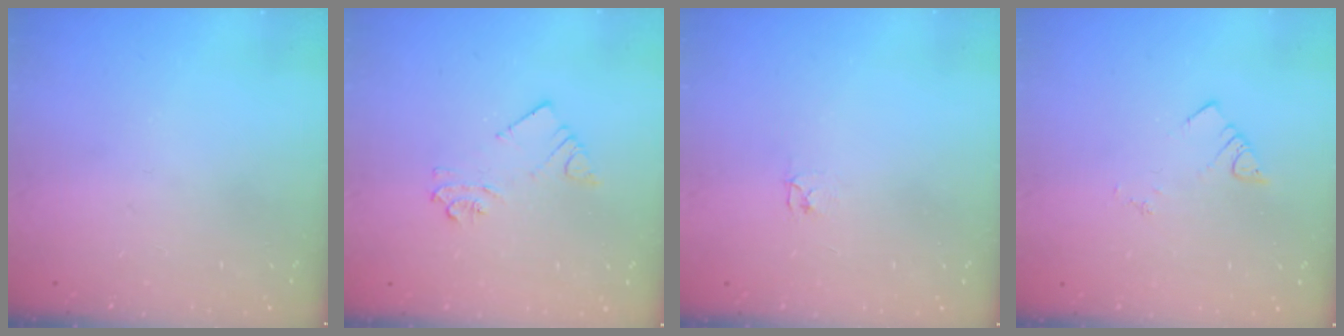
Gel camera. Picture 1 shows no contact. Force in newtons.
{"total": 4.3, "press": 4.3, "slide": 0.3}
{"total": 2.1, "press": 2.1, "slide": 0.3}
{"total": 1.8, "press": 1.8, "slide": 0.3}